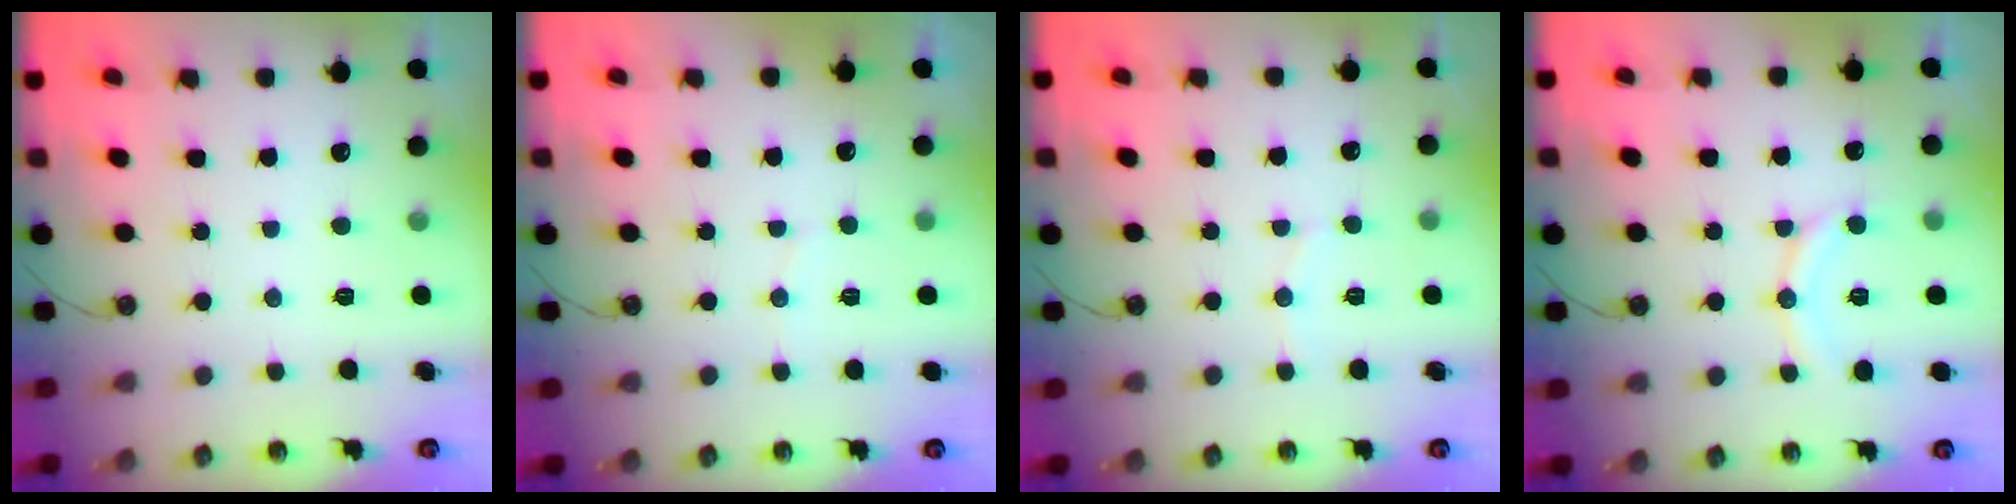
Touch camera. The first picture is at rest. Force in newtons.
{"total": 2.0, "press": 1.8, "slide": 1.0}
{"total": 4.1, "press": 4.0, "slide": 0.4}
{"total": 9.8, "press": 9.8, "slide": 0.9}